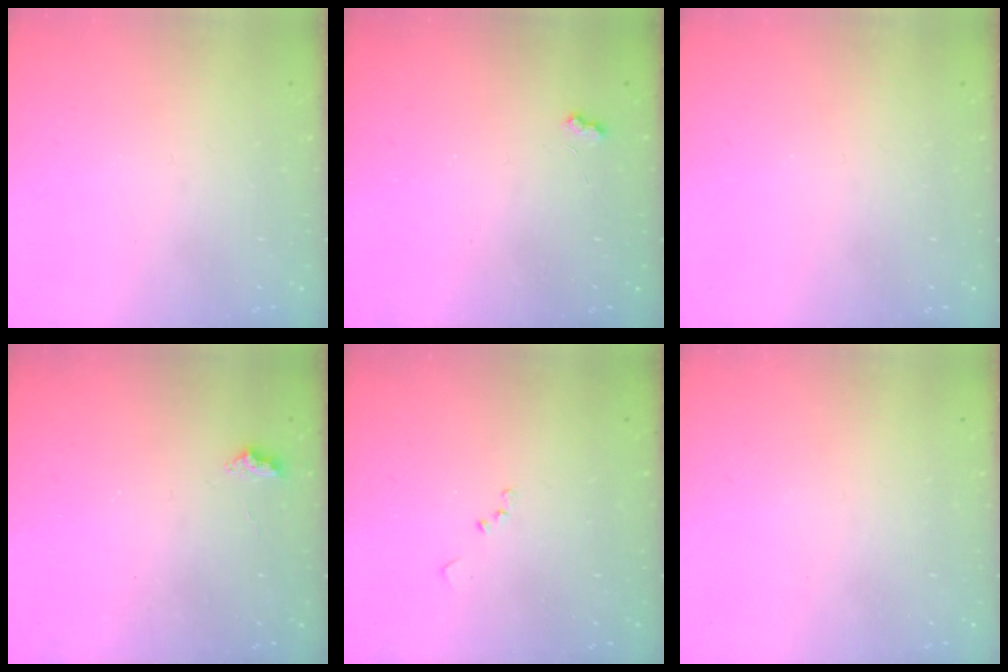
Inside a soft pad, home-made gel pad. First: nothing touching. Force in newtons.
{"total": 2.3, "press": 2.3, "slide": 0.4}
{"total": 0.0}
{"total": 2.5, "press": 2.5, "slide": 0.4}
{"total": 8.6, "press": 8.5, "slide": 1.1}
{"total": 0.0}